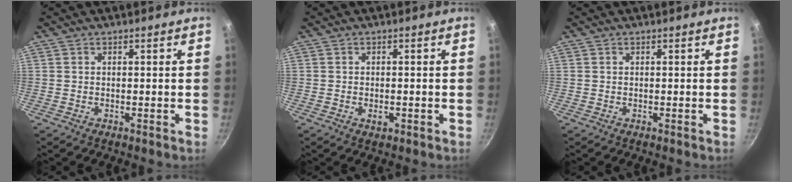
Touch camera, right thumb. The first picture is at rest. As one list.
[{"total": 1.7, "force": [-0.6, 1.1, 1.1], "torque": [-0.016, 0.000, -0.009]}, {"total": 0.0}]